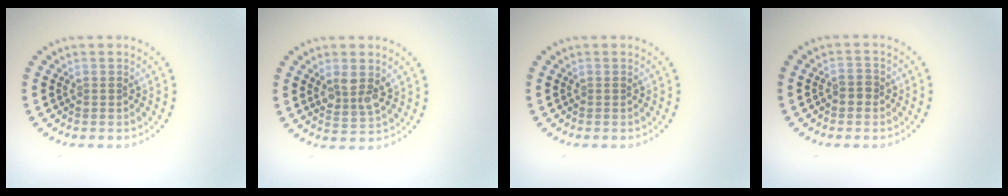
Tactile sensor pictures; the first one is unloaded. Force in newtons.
{"total": 2.8, "press": 2.6, "slide": 1.1}
{"total": 0.0}
{"total": 1.4, "press": 1.4, "slide": 0.3}